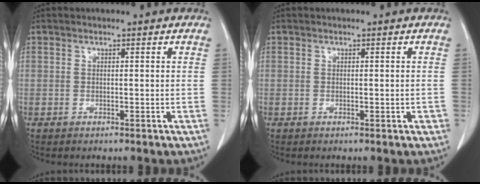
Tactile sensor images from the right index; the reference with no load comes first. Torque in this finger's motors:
{"motor_torque": [0.00, 0.07, 0.01, 0.02]}